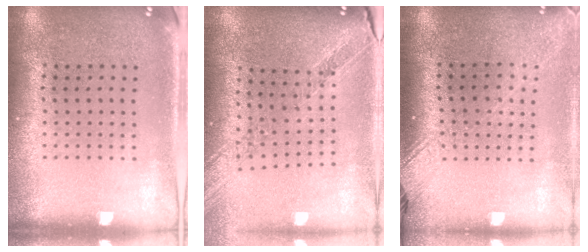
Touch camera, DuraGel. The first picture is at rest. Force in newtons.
{"total": 1.1, "press": 1.0, "slide": 0.0}
{"total": 1.8, "press": 1.4, "slide": 1.1}